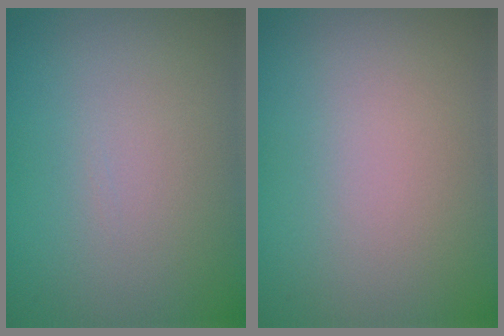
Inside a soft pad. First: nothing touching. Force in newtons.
{"total": 0.0}